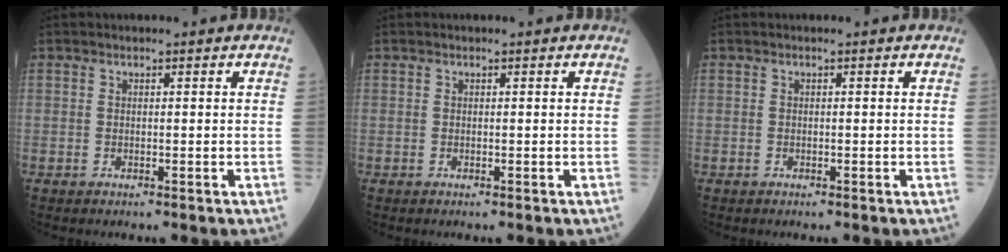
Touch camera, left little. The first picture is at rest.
{"total": 0.0}
{"total": 0.0}